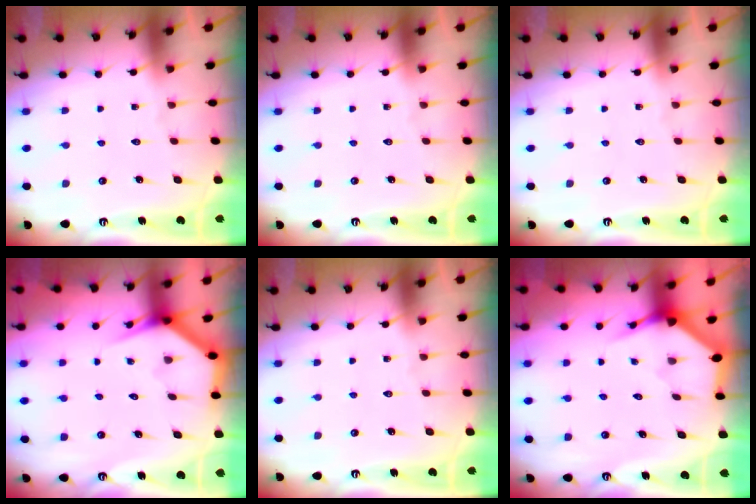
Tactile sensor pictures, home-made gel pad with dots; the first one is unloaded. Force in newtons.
{"total": 0.0}
{"total": 0.0}
{"total": 3.4, "press": 3.4, "slide": 0.2}
{"total": 0.0}
{"total": 3.4, "press": 3.4, "slide": 0.1}